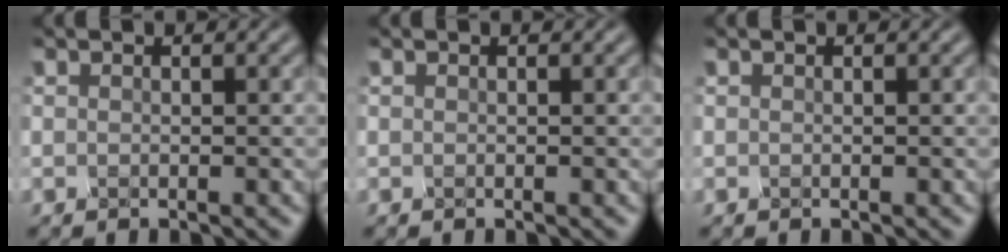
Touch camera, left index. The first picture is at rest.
{"total": 0.0}
{"total": 0.0}